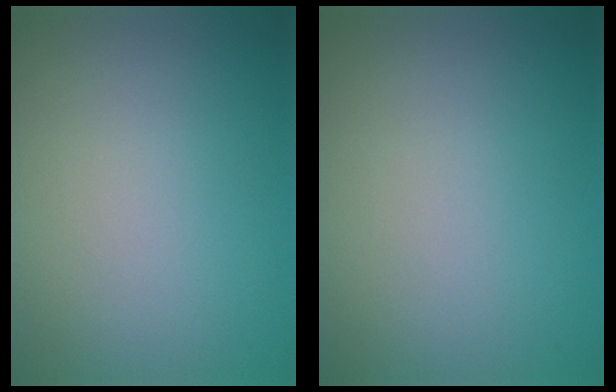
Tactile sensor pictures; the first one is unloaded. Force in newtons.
{"total": 0.0}